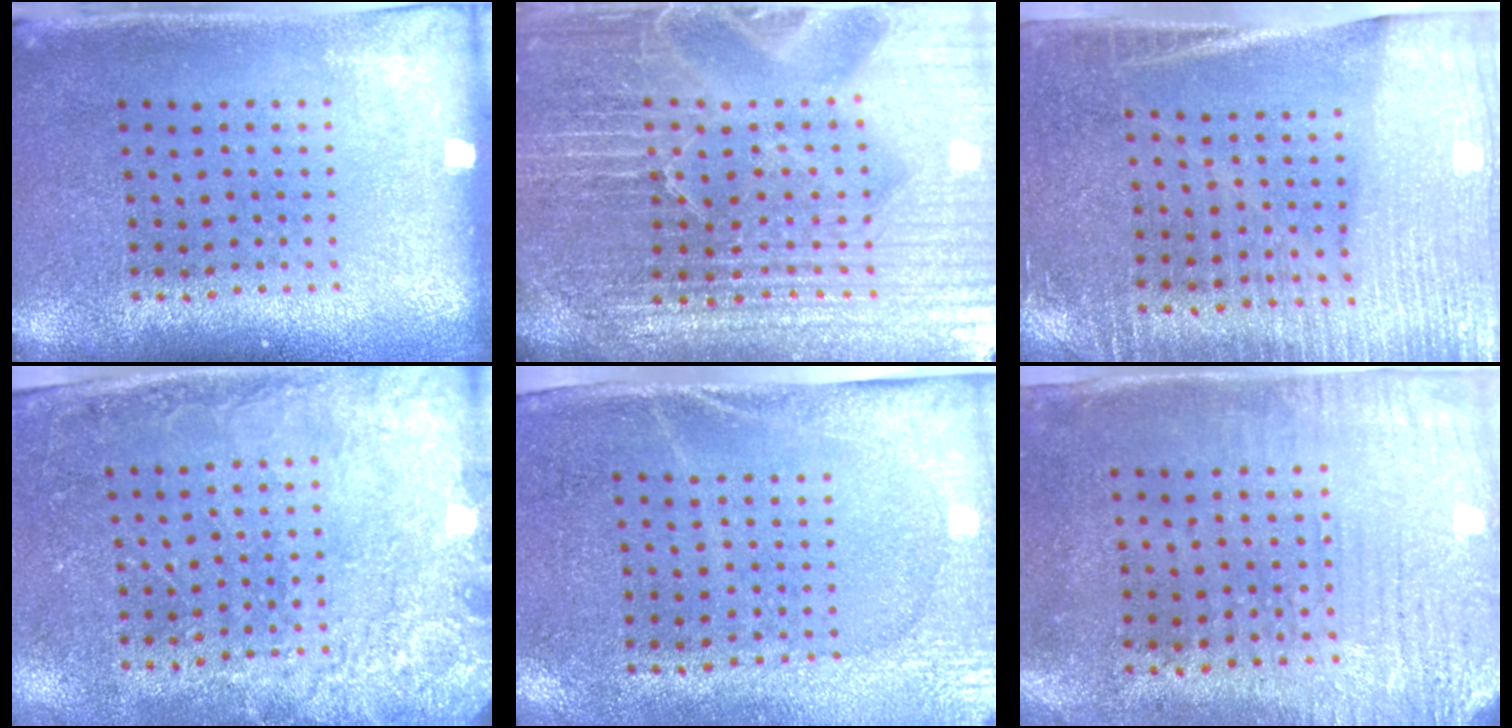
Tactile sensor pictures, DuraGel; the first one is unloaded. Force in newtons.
{"total": 6.7, "press": 5.8, "slide": 3.3}
{"total": 3.4, "press": 3.1, "slide": 1.4}
{"total": 2.5, "press": 2.4, "slide": 0.9}
{"total": 2.7, "press": 2.3, "slide": 1.5}
{"total": 3.1, "press": 2.4, "slide": 1.9}